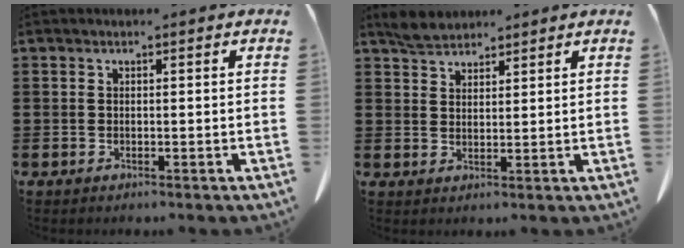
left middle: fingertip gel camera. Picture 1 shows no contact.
{"total": 3.3, "force": [2.9, 1.1, 0.9], "torque": [-0.027, 0.001, 0.057]}